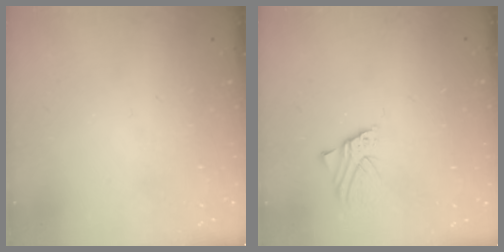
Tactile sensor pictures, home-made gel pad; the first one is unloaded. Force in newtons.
{"total": 1.8, "press": 1.8, "slide": 0.1}